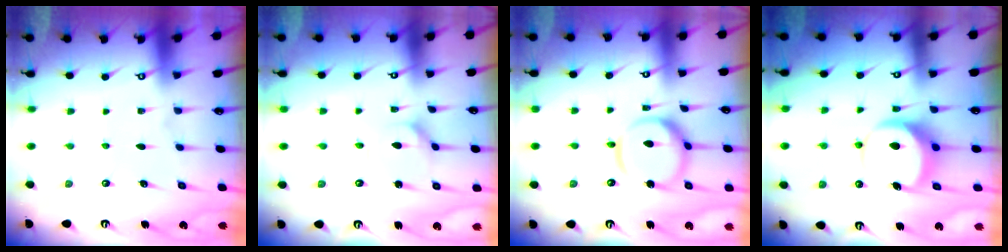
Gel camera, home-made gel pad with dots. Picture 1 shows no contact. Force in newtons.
{"total": 3.6, "press": 3.6, "slide": 0.3}
{"total": 13.3, "press": 13.3, "slide": 1.3}
{"total": 7.6, "press": 7.6, "slide": 0.6}